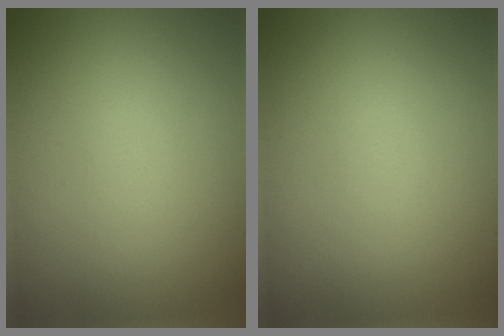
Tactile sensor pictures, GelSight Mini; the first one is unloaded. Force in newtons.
{"total": 0.0}